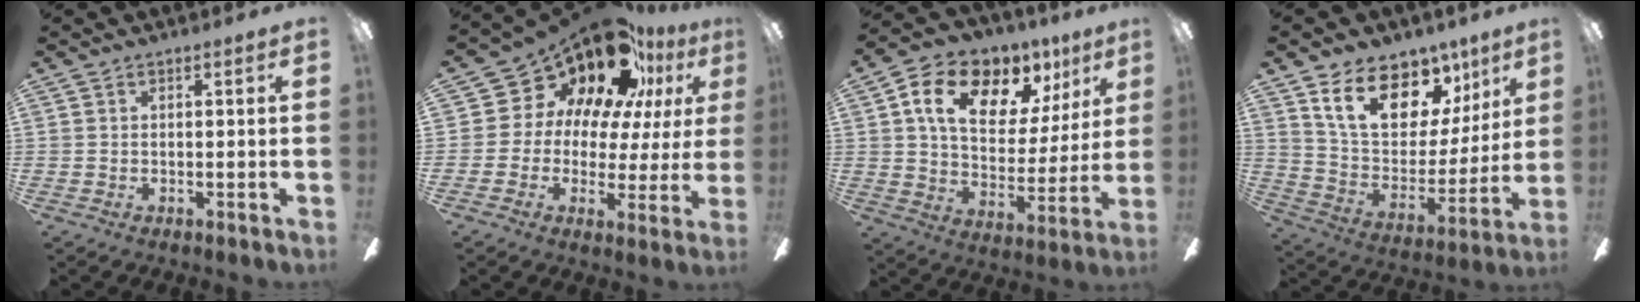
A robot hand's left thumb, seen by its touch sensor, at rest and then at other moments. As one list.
[{"total": 18.1, "force": [13.9, 9.1, 7.2], "torque": [-0.138, -0.104, 0.254]}, {"total": 16.7, "force": [9.2, 10.3, 9.4], "torque": [-0.159, -0.038, 0.161]}, {"total": 18.7, "force": [11.8, 10.9, 9.5], "torque": [-0.163, -0.067, 0.214]}]